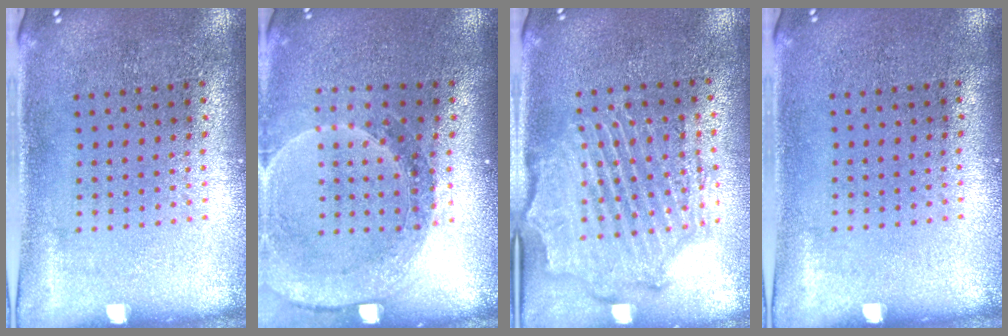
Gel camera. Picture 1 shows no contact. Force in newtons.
{"total": 1.6, "press": 1.6, "slide": 0.1}
{"total": 2.1, "press": 2.0, "slide": 0.6}
{"total": 0.0}